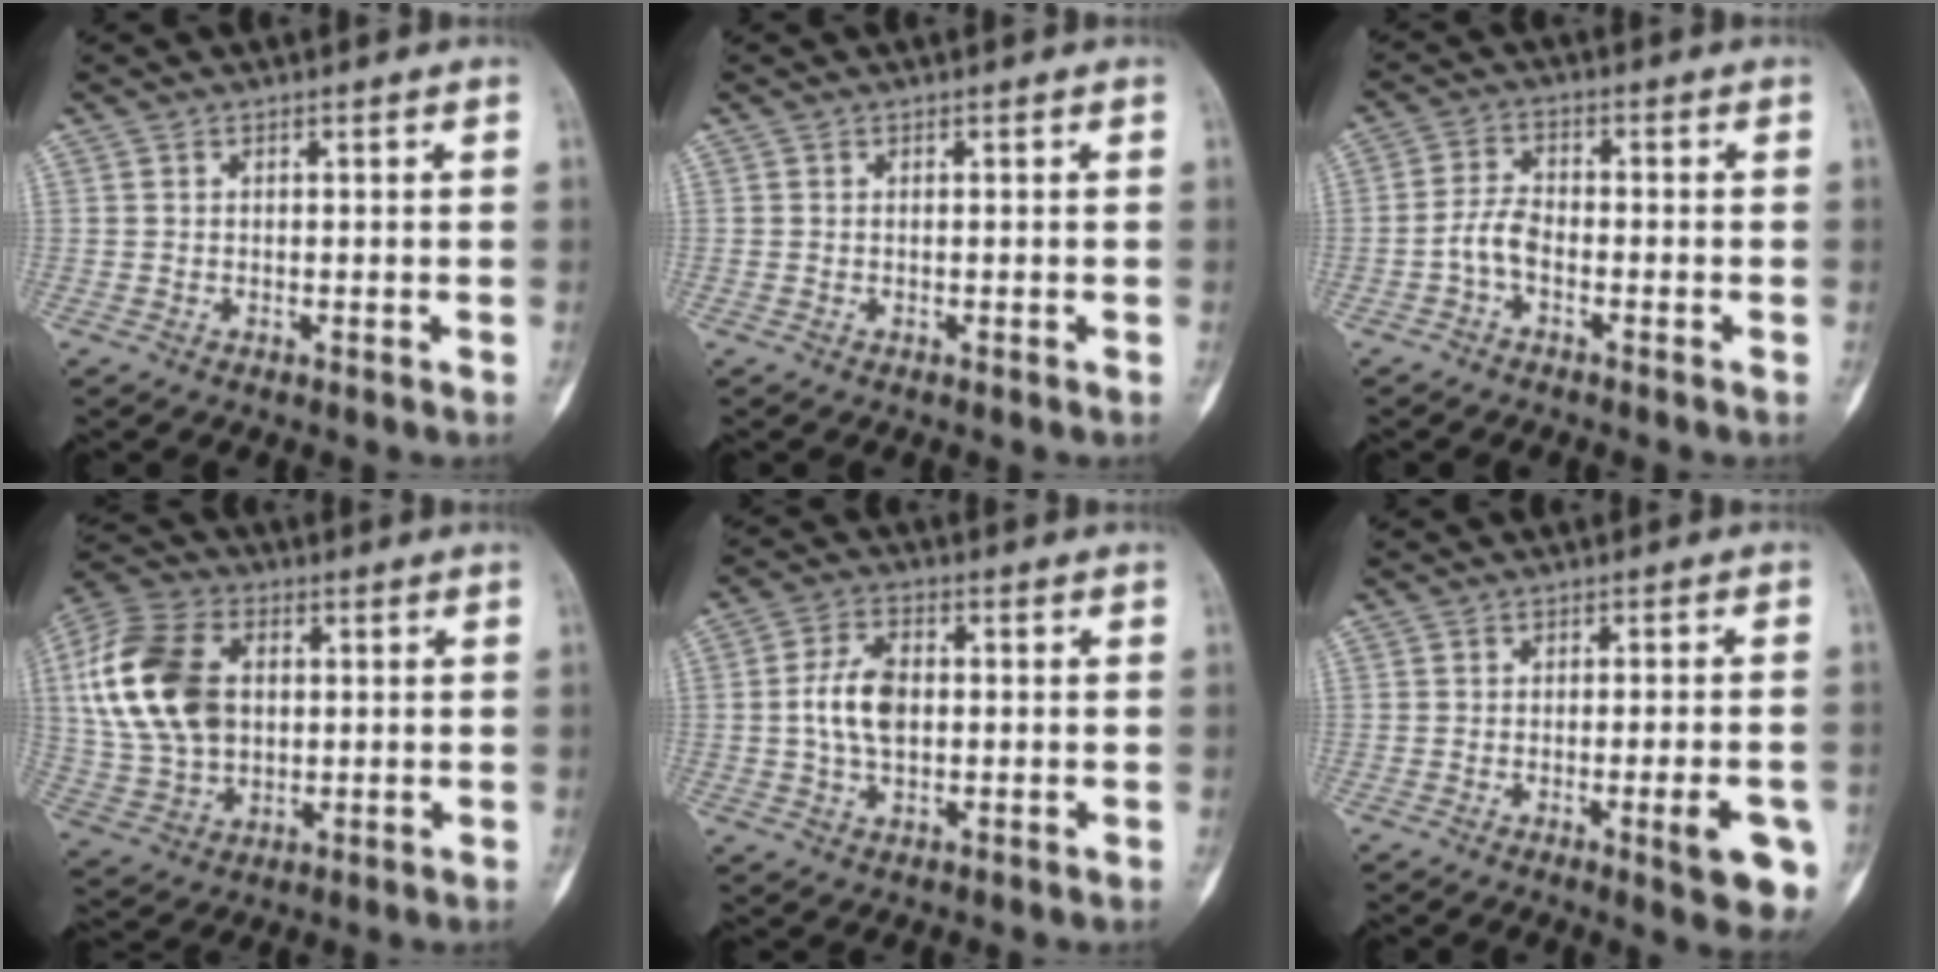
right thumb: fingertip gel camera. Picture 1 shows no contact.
{"total": 0.0}
{"total": 4.0, "force": [-1.8, 2.0, 3.0], "torque": [-0.062, 0.020, -0.041]}
{"total": 18.3, "force": [2.9, 12.7, 12.9], "torque": [-0.246, 0.007, 0.056]}
{"total": 7.8, "force": [0.1, 4.7, 6.3], "torque": [-0.117, 0.010, -0.002]}
{"total": 8.7, "force": [-3.1, 1.7, 8.0], "torque": [-0.088, 0.001, -0.035]}